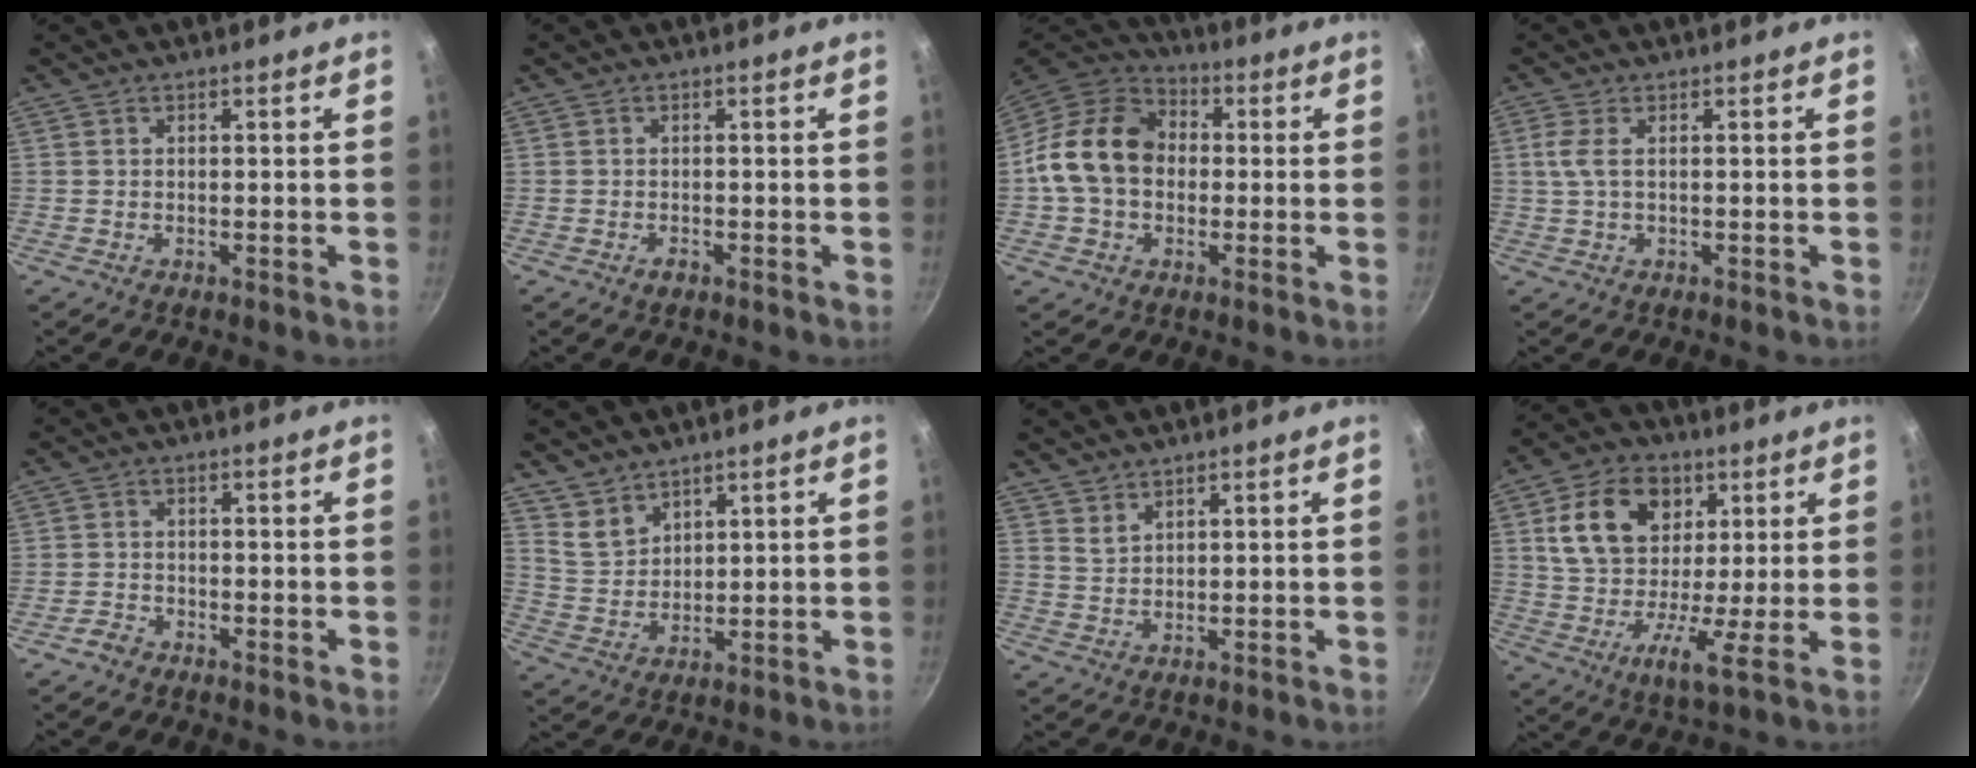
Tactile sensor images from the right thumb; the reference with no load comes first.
{"total": 1.2, "force": [-0.8, 0.7, 0.7], "torque": [-0.010, 0.004, -0.014]}
{"total": 15.5, "force": [0.0, 11.9, 9.9], "torque": [-0.149, 0.032, -0.016]}
{"total": 3.0, "force": [0.4, 1.0, 2.8], "torque": [-0.071, 0.003, 0.011]}
{"total": 2.0, "force": [-1.7, 0.9, 0.5], "torque": [-0.009, 0.017, -0.033]}
{"total": 5.3, "force": [4.4, 2.7, 1.2], "torque": [-0.012, -0.021, 0.095]}
{"total": 1.1, "force": [1.0, 0.5, 0.2], "torque": [0.001, -0.004, 0.020]}
{"total": 15.7, "force": [5.4, 10.2, 10.6], "torque": [-0.165, -0.005, 0.077]}